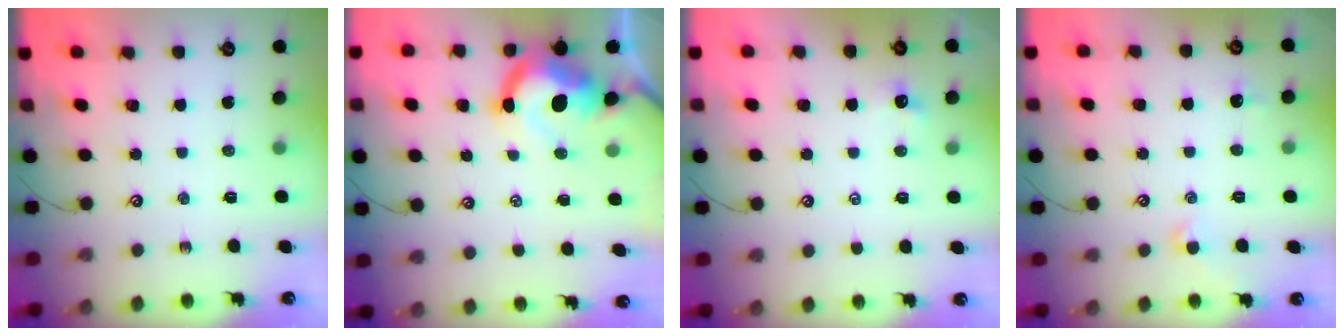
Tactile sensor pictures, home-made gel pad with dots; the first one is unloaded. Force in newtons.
{"total": 9.4, "press": 9.3, "slide": 1.4}
{"total": 1.0, "press": 0.9, "slide": 0.4}
{"total": 1.1, "press": 0.9, "slide": 0.5}